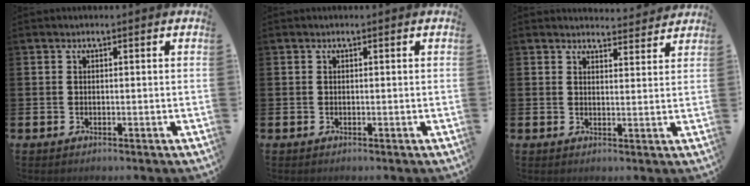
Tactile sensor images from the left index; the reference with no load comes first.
{"total": 0.0}
{"total": 3.6, "force": [3.5, 0.5, 0.0], "torque": [0.003, -0.026, 0.063]}